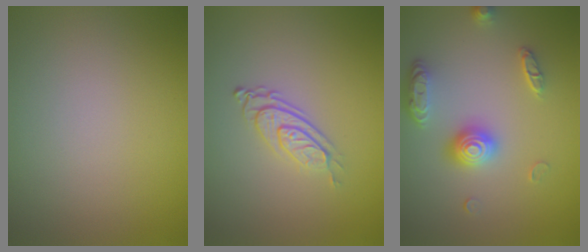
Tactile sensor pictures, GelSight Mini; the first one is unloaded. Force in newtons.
{"total": 3.0, "press": 2.0, "slide": 2.3}
{"total": 3.4, "press": 3.0, "slide": 1.6}